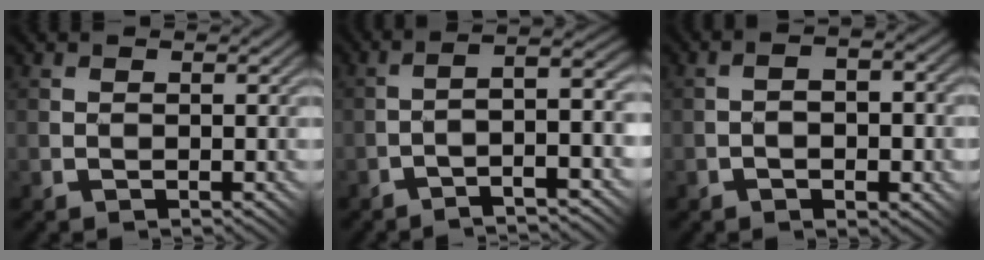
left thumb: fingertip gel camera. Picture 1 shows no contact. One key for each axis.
{"total": 6.7, "fx": -2.4, "fy": 0.8, "fz": 6.1, "tx": -0.084, "ty": 0.027, "tz": -0.047}
{"total": 4.9, "fx": -1.0, "fy": 2.7, "fz": 4.0, "tx": -0.058, "ty": 0.000, "tz": -0.006}